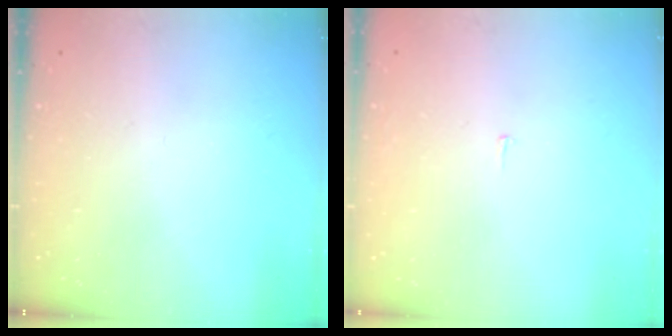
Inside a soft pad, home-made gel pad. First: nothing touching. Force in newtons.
{"total": 2.2, "press": 2.2, "slide": 0.1}